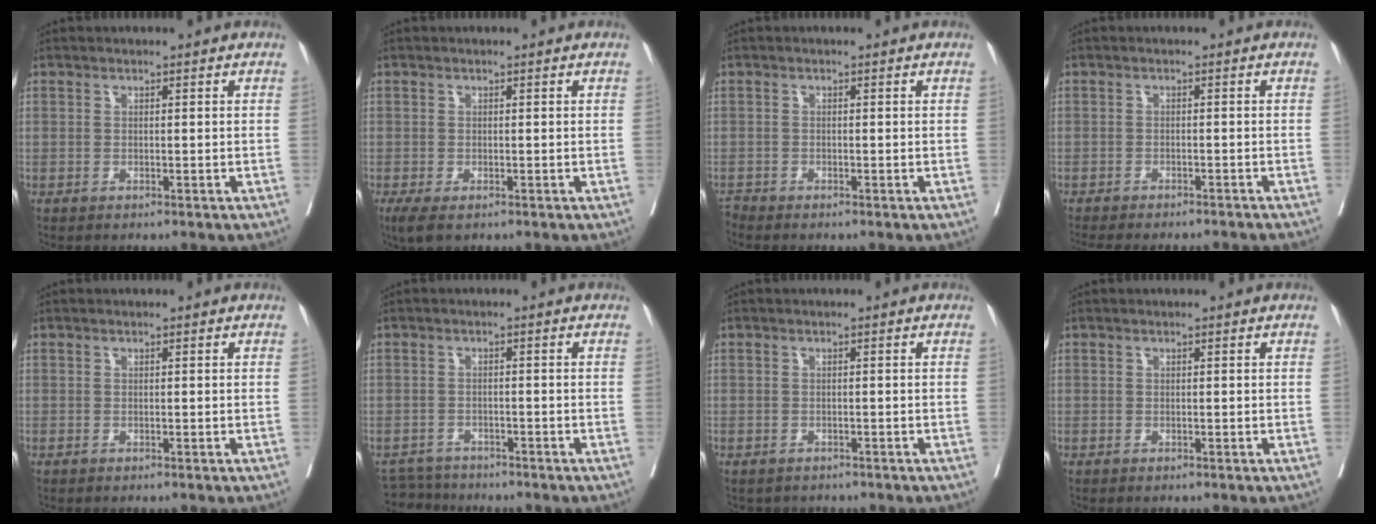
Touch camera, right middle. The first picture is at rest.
{"total": 2.9, "force": [-1.8, 1.1, 2.0], "torque": [-0.037, -0.010, -0.028]}
{"total": 0.8, "force": [-0.7, -0.2, -0.3], "torque": [0.003, -0.007, -0.017]}
{"total": 12.1, "force": [-11.0, 1.7, 4.5], "torque": [-0.061, -0.013, -0.136]}
{"total": 0.0}
{"total": 4.3, "force": [-4.2, 0.9, -0.6], "torque": [0.011, -0.007, -0.073]}
{"total": 2.3, "force": [-2.0, 1.1, 0.2], "torque": [-0.006, 0.000, -0.027]}
{"total": 0.0}